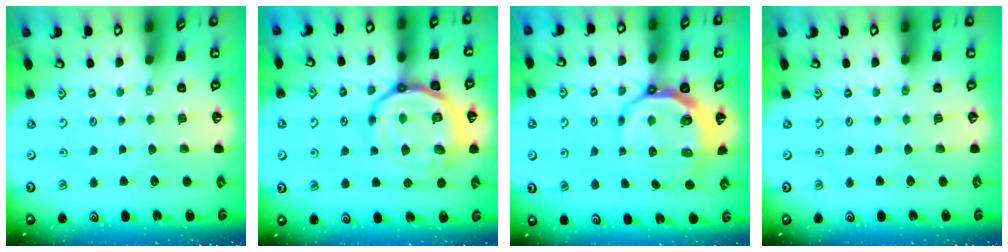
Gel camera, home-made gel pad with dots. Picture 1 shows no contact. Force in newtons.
{"total": 20.8, "press": 20.7, "slide": 2.0}
{"total": 8.3, "press": 7.5, "slide": 3.6}
{"total": 0.0}